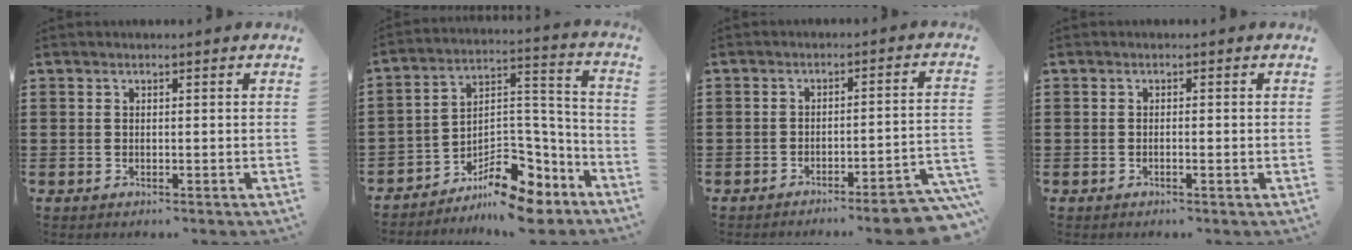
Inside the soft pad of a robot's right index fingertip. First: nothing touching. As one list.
[{"total": 10.8, "force": [-8.4, 4.7, 5.0], "torque": [-0.068, 0.034, -0.151]}, {"total": 4.7, "force": [-4.0, -0.2, 2.5], "torque": [-0.042, -0.013, -0.076]}, {"total": 0.6, "force": [-0.3, -0.1, 0.6], "torque": [-0.009, -0.003, -0.005]}]